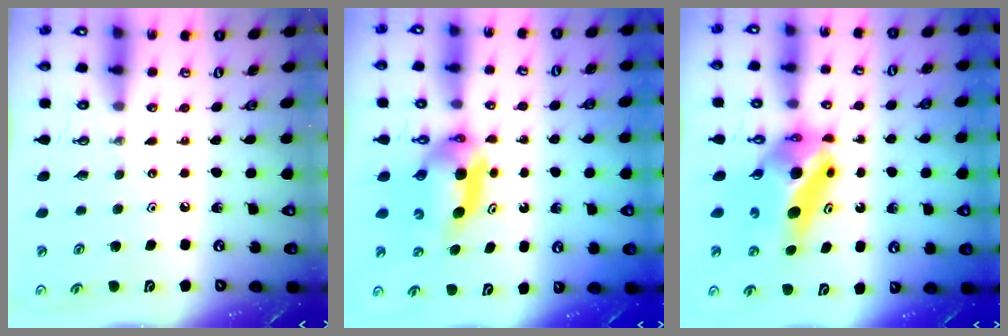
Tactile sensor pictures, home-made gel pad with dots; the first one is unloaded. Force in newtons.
{"total": 6.8, "press": 6.7, "slide": 0.8}
{"total": 11.1, "press": 10.7, "slide": 3.0}